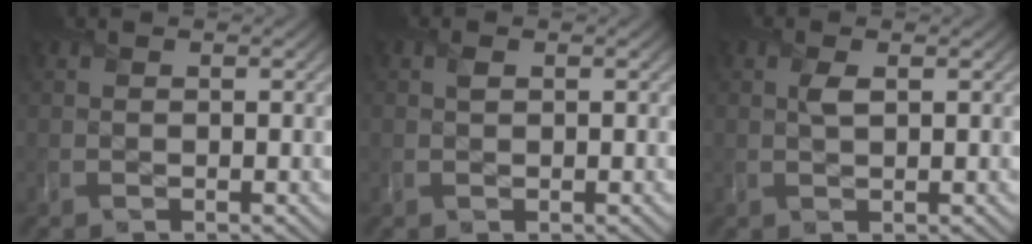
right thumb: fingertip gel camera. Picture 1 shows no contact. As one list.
[{"total": 0.9, "force": [0.3, 0.7, 0.5], "torque": [-0.014, -0.003, 0.004]}, {"total": 1.7, "force": [0.5, 0.8, 1.5], "torque": [-0.034, -0.003, 0.008]}]